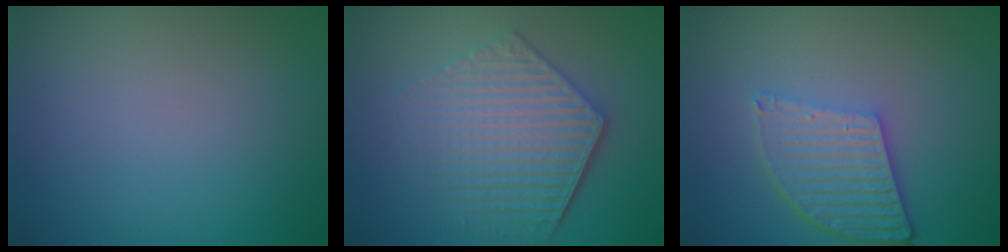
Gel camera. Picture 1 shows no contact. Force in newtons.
{"total": 6.1, "press": 4.4, "slide": 4.1}
{"total": 5.1, "press": 3.8, "slide": 3.5}